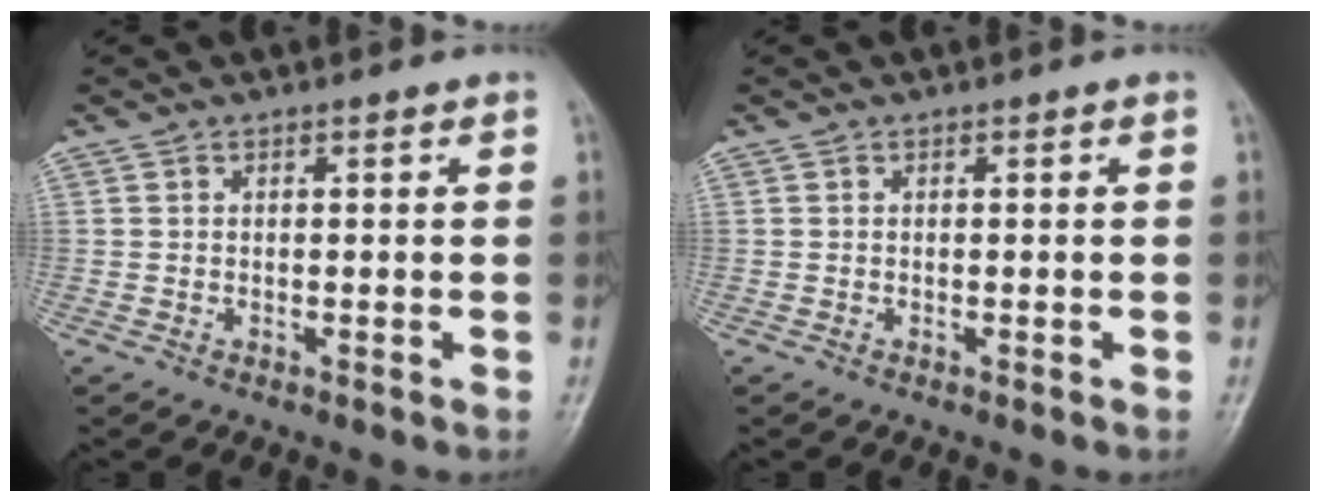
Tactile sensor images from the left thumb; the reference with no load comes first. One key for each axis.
{"total": 0.0}